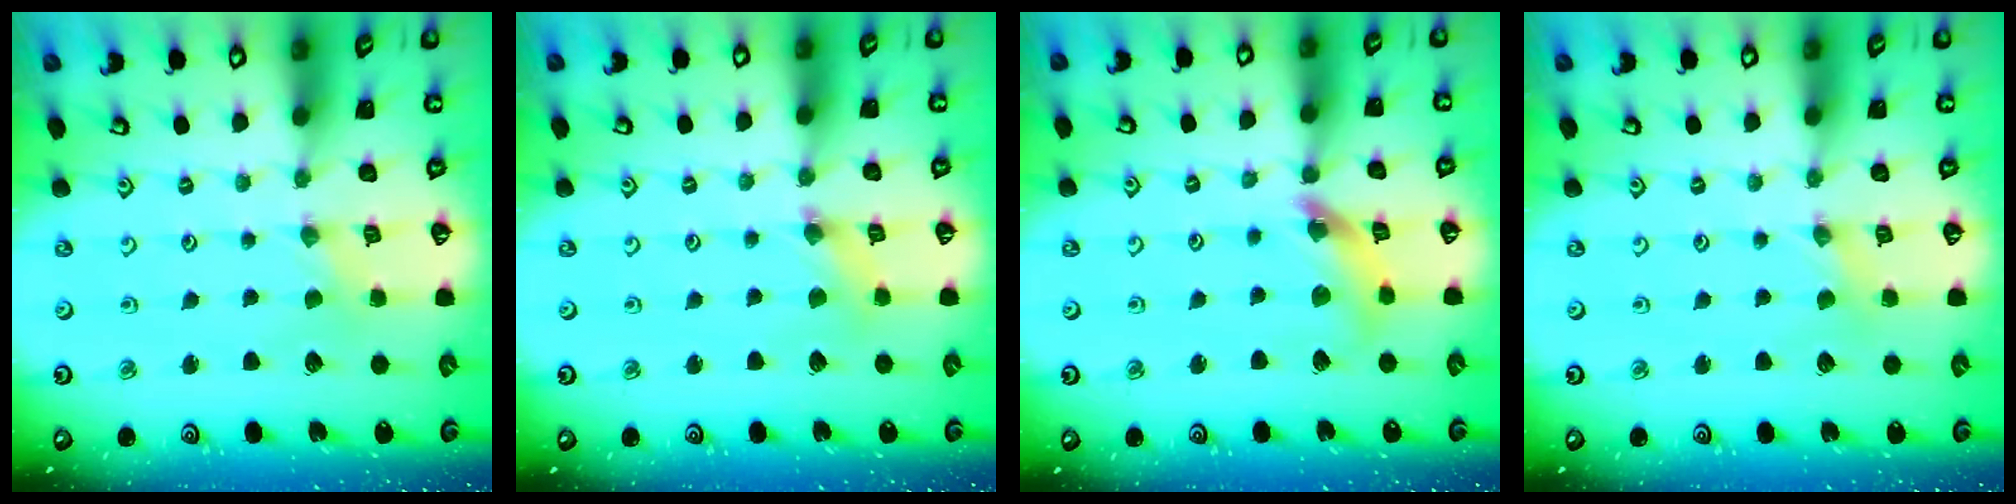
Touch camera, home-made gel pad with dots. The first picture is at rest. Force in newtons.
{"total": 2.0, "press": 2.0, "slide": 0.2}
{"total": 11.1, "press": 11.0, "slide": 1.4}
{"total": 1.8, "press": 1.8, "slide": 0.3}